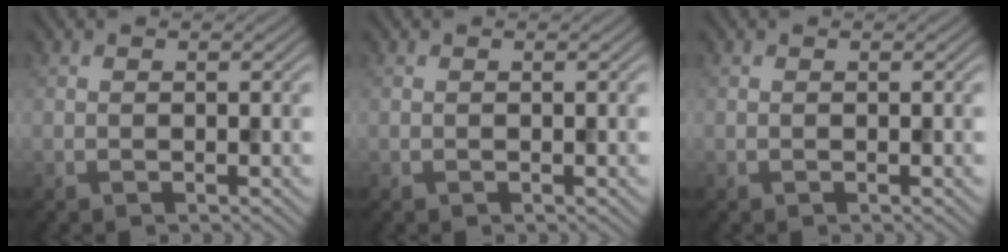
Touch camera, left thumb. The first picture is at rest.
{"total": 0.0}
{"total": 0.0}